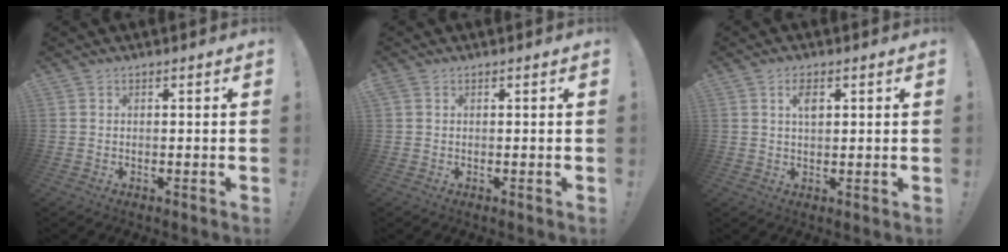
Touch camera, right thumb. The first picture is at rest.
{"total": 0.7, "force": [0.3, 0.6, 0.3], "torque": [-0.006, 0.002, 0.007]}
{"total": 3.8, "force": [1.5, 1.8, 3.0], "torque": [-0.042, -0.004, 0.020]}